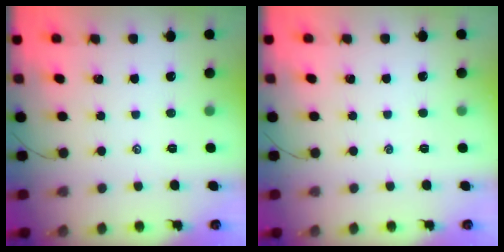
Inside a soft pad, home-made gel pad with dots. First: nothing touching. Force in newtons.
{"total": 0.0}